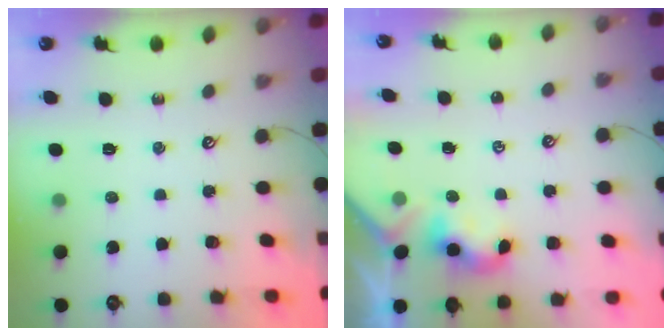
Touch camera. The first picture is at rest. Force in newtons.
{"total": 2.2, "press": 2.2, "slide": 0.2}